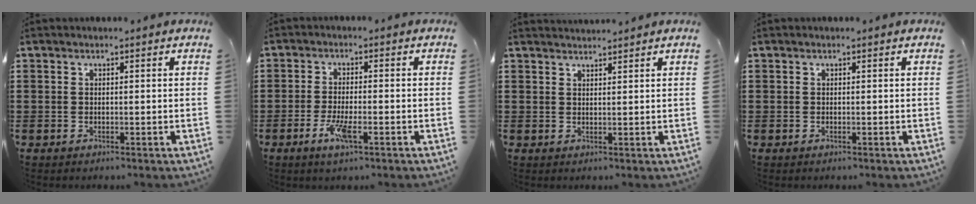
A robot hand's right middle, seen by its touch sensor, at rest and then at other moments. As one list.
[{"total": 4.7, "force": [-2.1, 1.1, 4.0], "torque": [-0.084, -0.006, -0.041]}, {"total": 1.6, "force": [1.6, 0.0, 0.0], "torque": [-0.005, 0.002, 0.031]}, {"total": 0.0}]